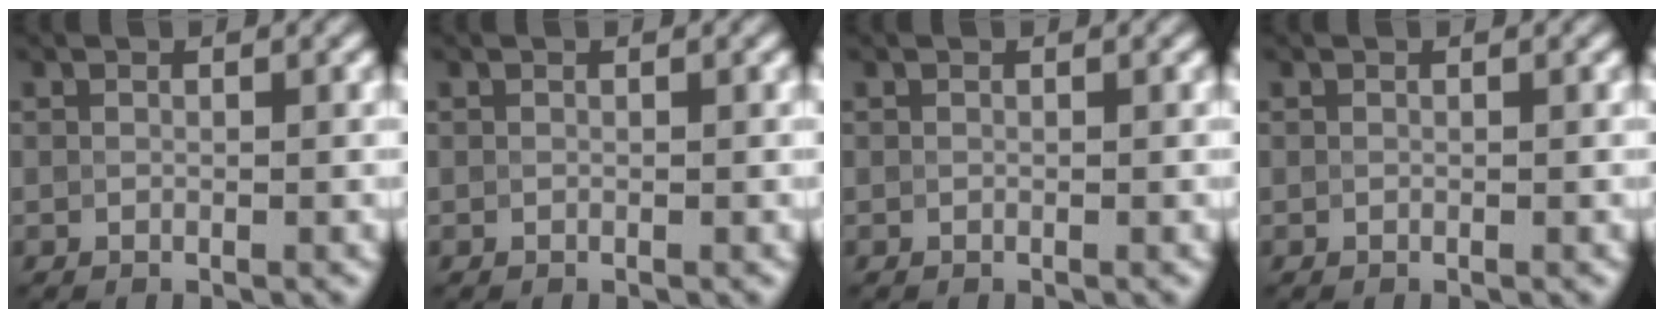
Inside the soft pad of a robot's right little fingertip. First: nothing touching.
{"total": 0.0}
{"total": 0.0}
{"total": 0.0}